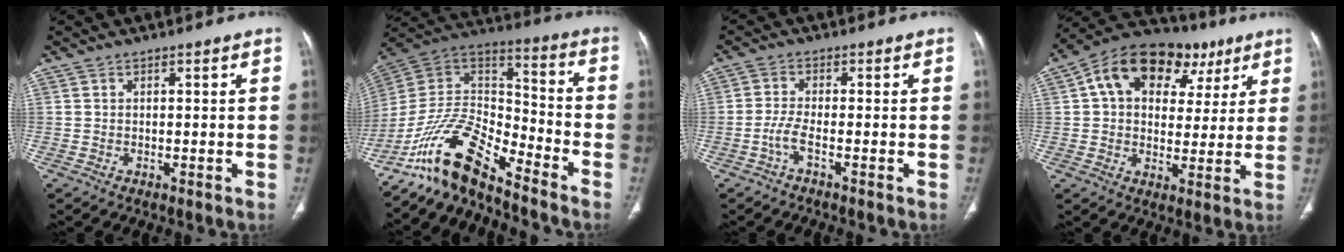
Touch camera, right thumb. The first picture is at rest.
{"total": 14.8, "force": [-12.2, 4.4, 7.1], "torque": [-0.124, 0.100, -0.237]}
{"total": 2.9, "force": [-1.5, 0.3, 2.4], "torque": [-0.066, 0.008, -0.034]}
{"total": 20.3, "force": [8.0, 13.5, 12.8], "torque": [-0.159, 0.030, 0.120]}